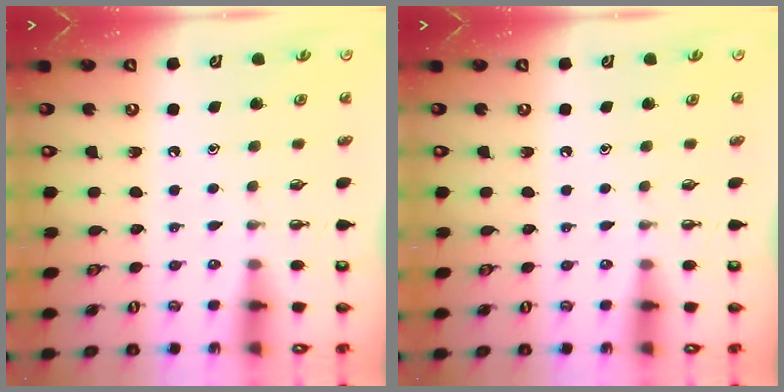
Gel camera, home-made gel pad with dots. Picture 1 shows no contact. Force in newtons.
{"total": 0.0}